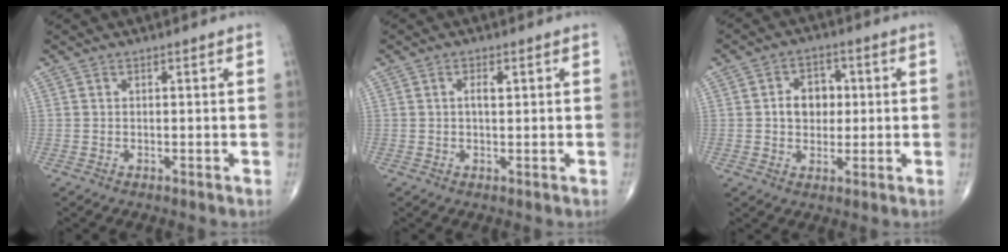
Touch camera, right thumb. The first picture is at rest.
{"total": 1.9, "force": [0.5, 0.8, 1.7], "torque": [-0.031, 0.001, 0.008]}
{"total": 6.8, "force": [0.5, 5.2, 4.2], "torque": [-0.038, 0.009, 0.006]}